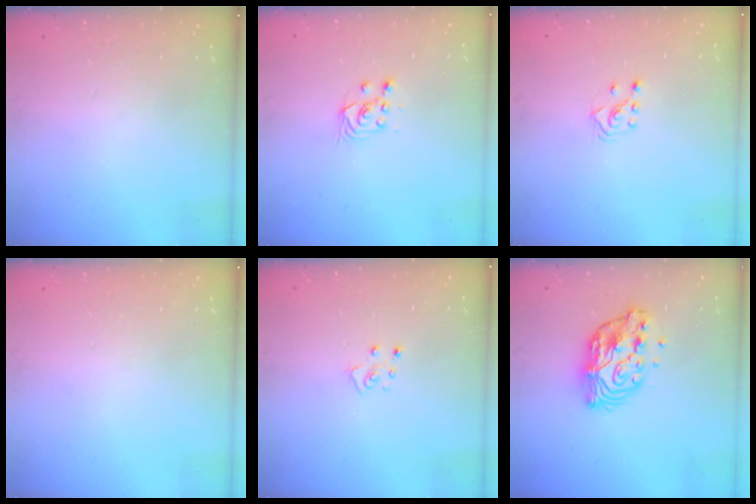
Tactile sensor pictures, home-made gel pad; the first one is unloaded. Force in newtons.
{"total": 2.9, "press": 2.7, "slide": 1.0}
{"total": 3.5, "press": 3.4, "slide": 0.9}
{"total": 0.0}
{"total": 4.8, "press": 4.8, "slide": 0.2}
{"total": 11.0, "press": 10.9, "slide": 0.9}